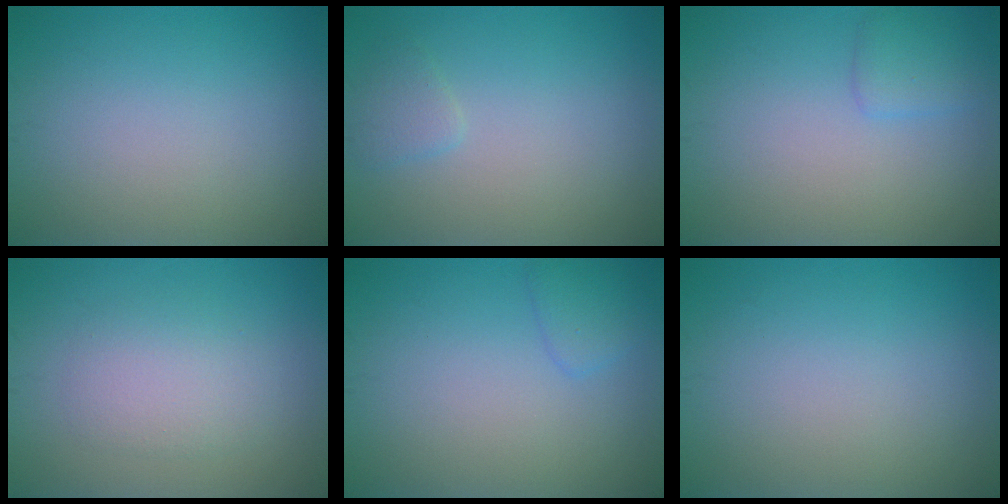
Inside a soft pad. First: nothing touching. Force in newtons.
{"total": 1.2, "press": 1.2, "slide": 0.1}
{"total": 1.6, "press": 1.6, "slide": 0.0}
{"total": 2.8, "press": 2.8, "slide": 0.2}
{"total": 1.5, "press": 1.5, "slide": 0.0}
{"total": 0.0}